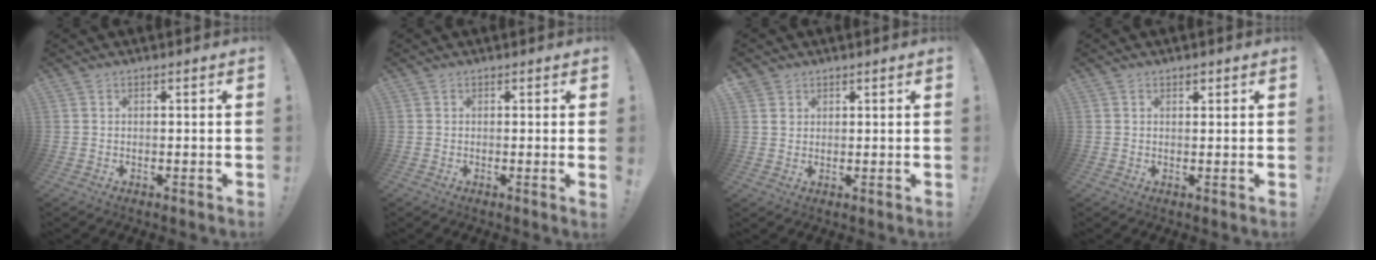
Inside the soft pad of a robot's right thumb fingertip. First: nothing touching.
{"total": 1.4, "force": [0.2, -0.6, 1.3], "torque": [-0.015, -0.007, -0.001]}
{"total": 3.5, "force": [1.8, 2.9, 0.5], "torque": [0.004, -0.012, 0.032]}
{"total": 1.0, "force": [0.7, 0.6, 0.3], "torque": [0.009, -0.005, 0.011]}